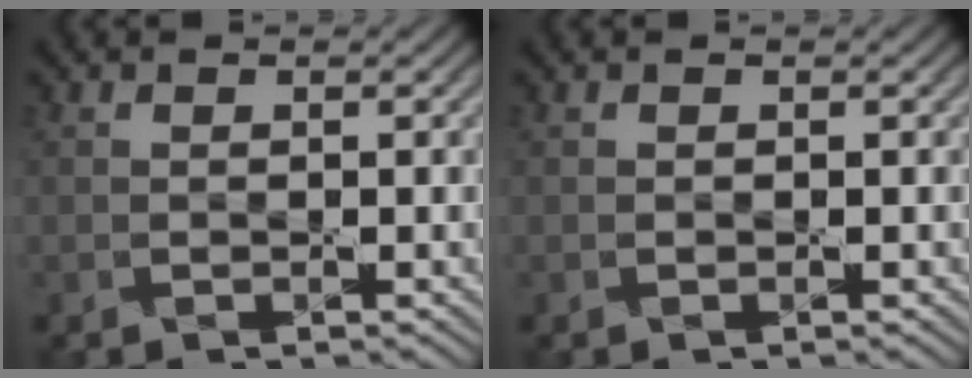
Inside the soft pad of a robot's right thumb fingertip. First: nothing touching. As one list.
[{"total": 0.0}]